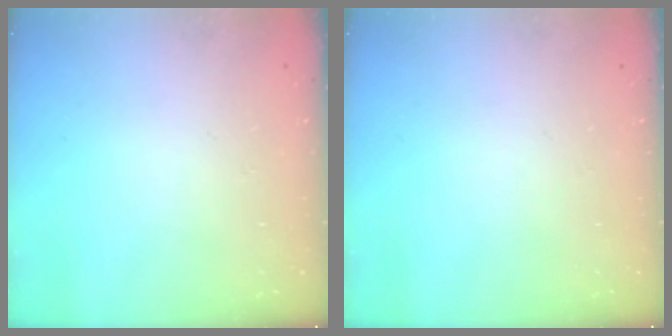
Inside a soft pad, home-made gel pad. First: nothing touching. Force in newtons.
{"total": 0.0}